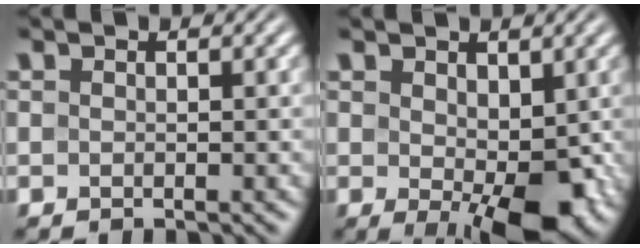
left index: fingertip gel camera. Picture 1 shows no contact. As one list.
[{"total": 7.6, "force": [-0.8, 3.8, 6.5], "torque": [-0.096, -0.013, -0.006]}]